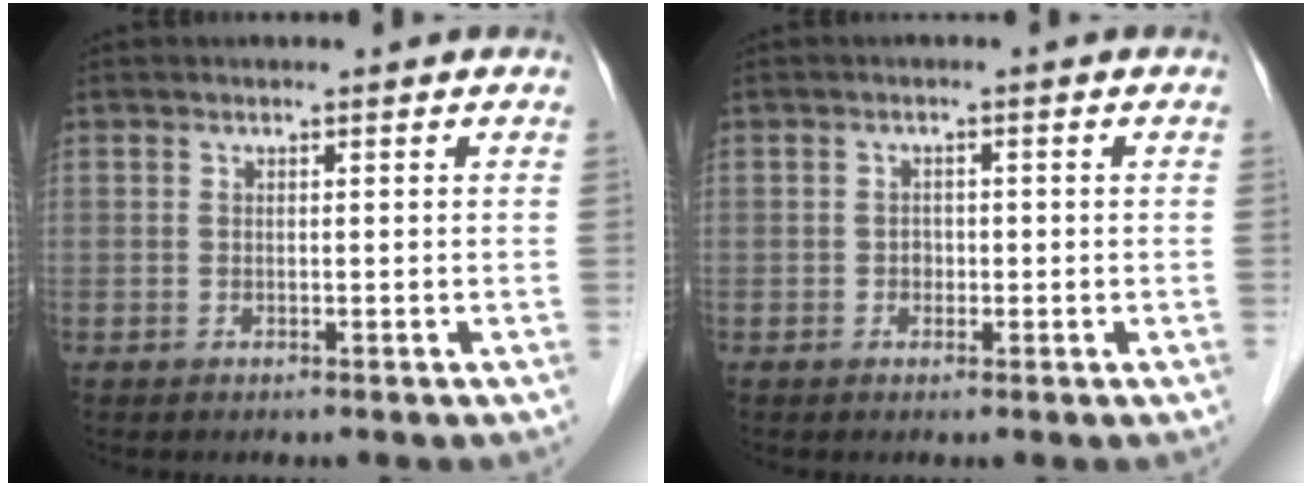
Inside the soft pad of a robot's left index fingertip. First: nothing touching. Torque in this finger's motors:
{"motor_torque": [-0.19, 0.08, -0.07, -0.01]}